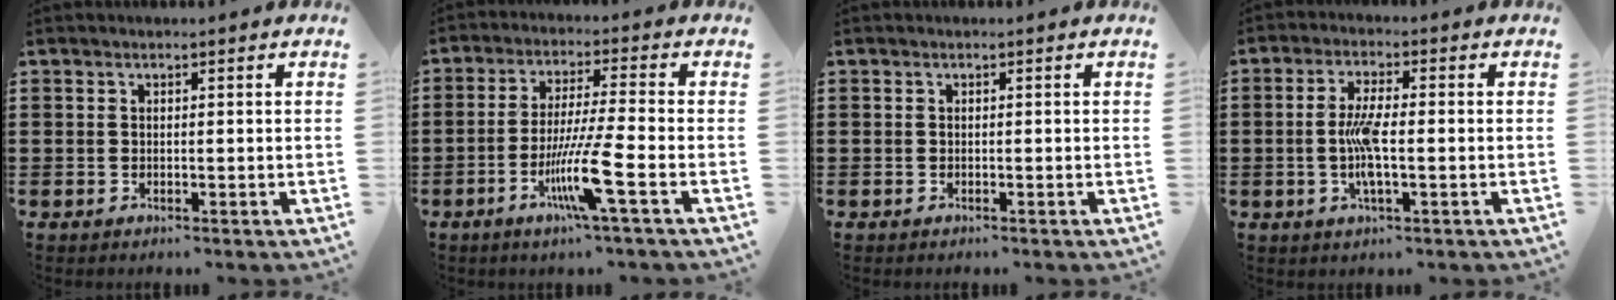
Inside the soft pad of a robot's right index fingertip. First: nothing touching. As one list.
[{"total": 9.5, "force": [-4.1, -0.3, 8.5], "torque": [-0.166, -0.018, -0.080]}, {"total": 0.0}, {"total": 5.6, "force": [-1.0, 0.9, 5.5], "torque": [-0.118, -0.009, -0.026]}]